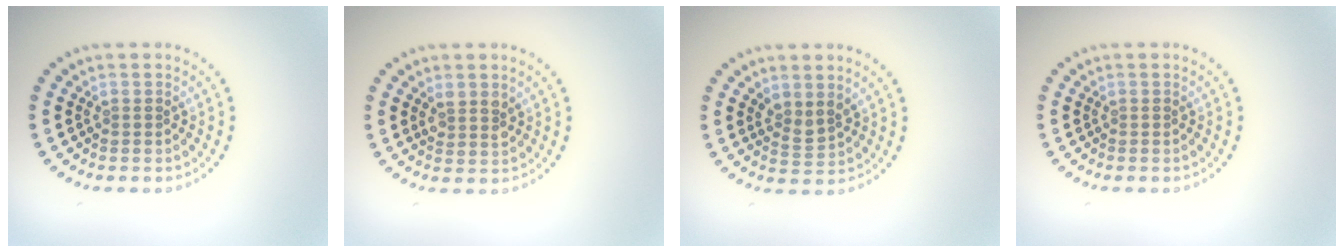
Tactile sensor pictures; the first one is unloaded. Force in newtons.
{"total": 1.7, "press": 1.5, "slide": 0.7}
{"total": 1.7, "press": 1.3, "slide": 1.1}
{"total": 0.0}